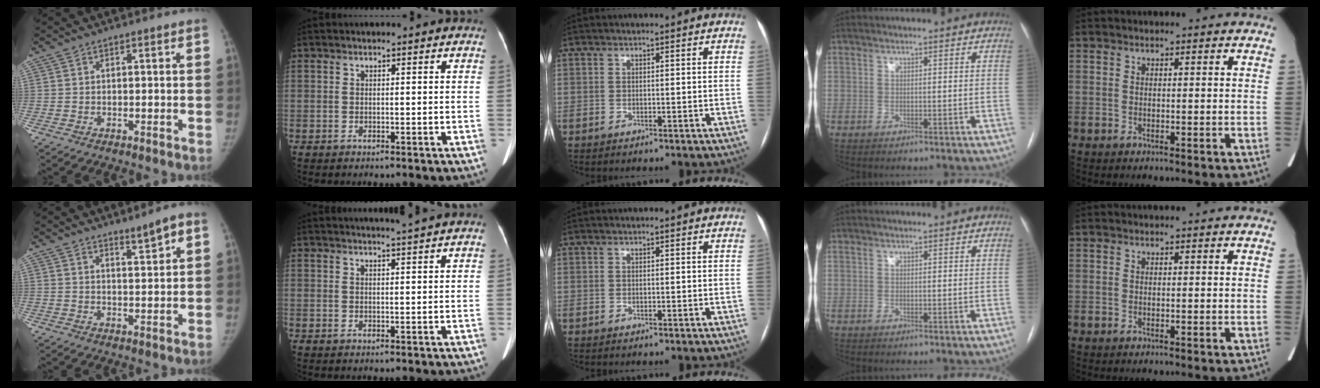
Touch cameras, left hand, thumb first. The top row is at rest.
{"thumb": {"total": 3.7, "force": [2.5, 0.5, 2.7], "torque": [-0.036, -0.021, 0.042]}, "index": {"total": 3.0, "force": [2.6, -1.0, 1.1], "torque": [-0.012, -0.003, 0.038]}}